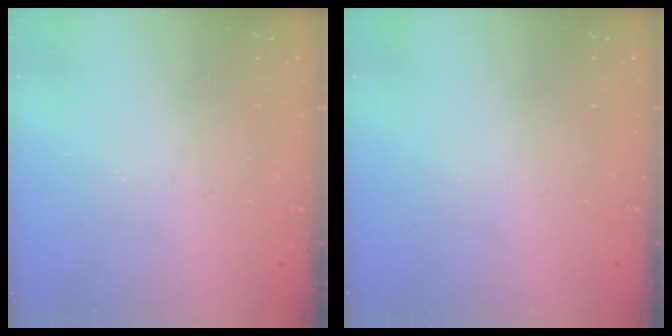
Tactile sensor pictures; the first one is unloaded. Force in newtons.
{"total": 0.0}